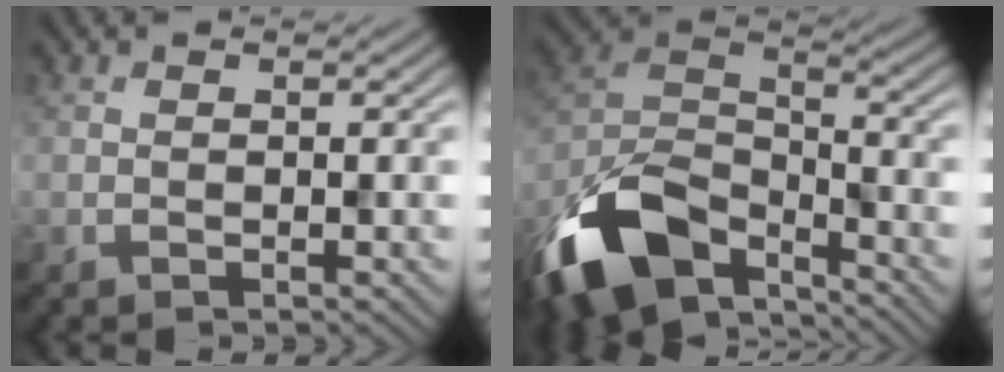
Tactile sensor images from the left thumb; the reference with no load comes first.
{"total": 14.6, "force": [-9.8, 6.7, 8.3], "torque": [-0.192, -0.014, -0.203]}